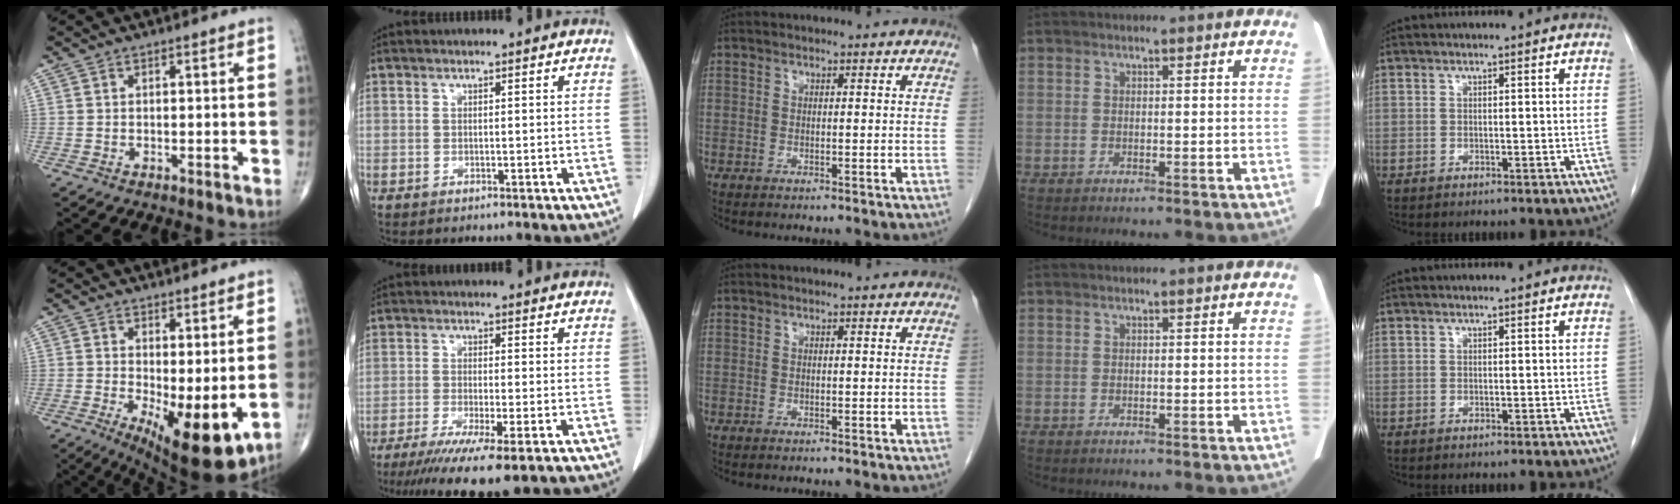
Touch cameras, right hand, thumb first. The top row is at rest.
{"thumb": {"total": 11.5, "force": [-1.6, 4.1, 10.6], "torque": [-0.155, -0.026, -0.010]}, "index": {"total": 11.3, "force": [-7.8, 0.7, 8.1], "torque": [-0.128, -0.030, -0.121]}}